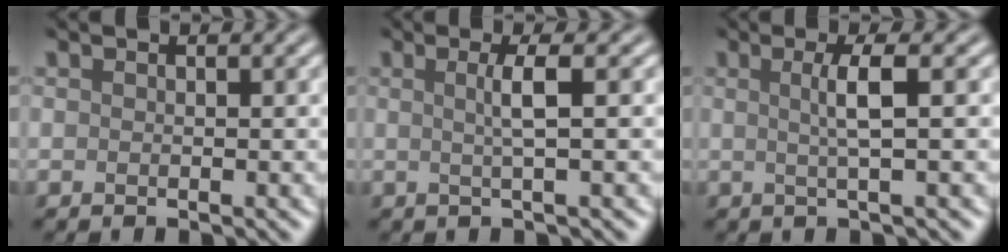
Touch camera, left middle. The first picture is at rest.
{"total": 2.5, "force": [0.2, 0.5, 2.4], "torque": [-0.043, 0.004, -0.001]}
{"total": 2.9, "force": [0.3, 0.6, 2.8], "torque": [-0.048, 0.003, 0.001]}